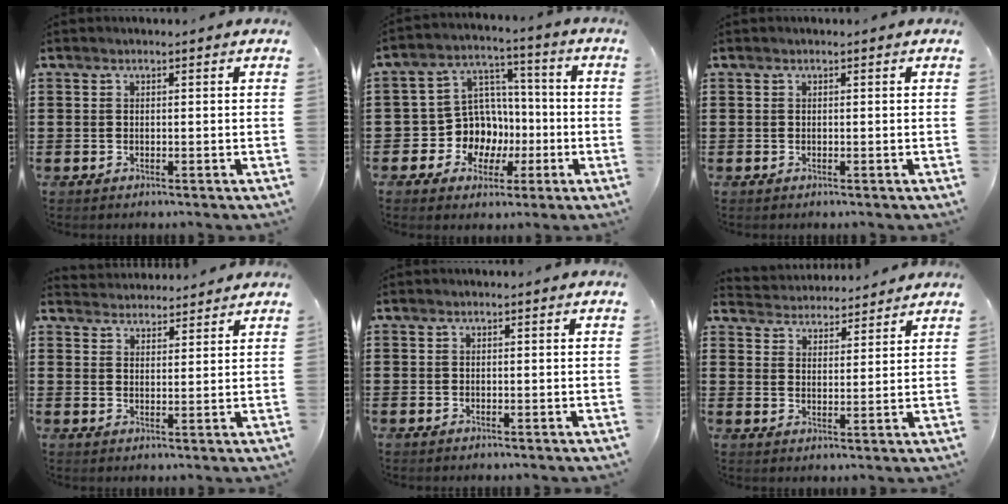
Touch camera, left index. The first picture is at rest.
{"total": 9.7, "force": [-1.6, 9.1, 2.9], "torque": [-0.102, 0.008, -0.021]}
{"total": 0.0}
{"total": 3.1, "force": [3.0, 0.3, -0.4], "torque": [-0.001, -0.008, 0.058]}
{"total": 0.0}
{"total": 3.9, "force": [3.8, 0.4, -0.4], "torque": [-0.011, -0.022, 0.068]}